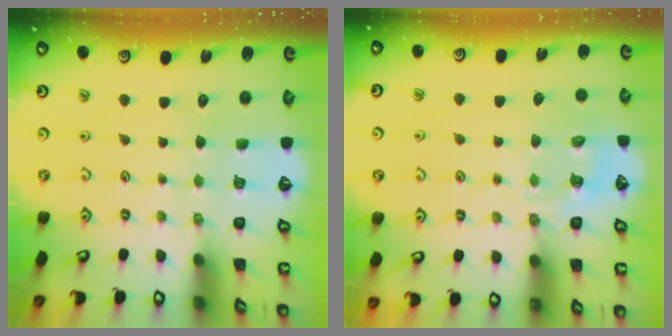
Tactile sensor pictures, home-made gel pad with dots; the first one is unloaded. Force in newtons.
{"total": 5.9, "press": 5.8, "slide": 1.0}